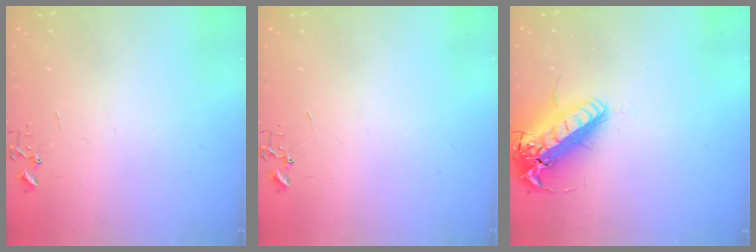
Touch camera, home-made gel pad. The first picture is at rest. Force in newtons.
{"total": 0.0}
{"total": 21.1, "press": 20.8, "slide": 3.7}